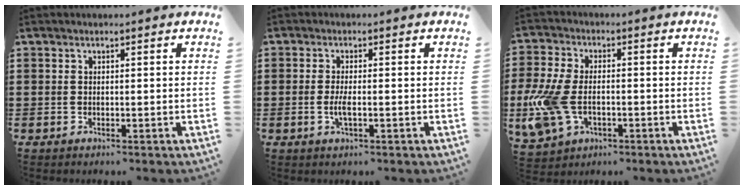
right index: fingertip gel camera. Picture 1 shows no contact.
{"total": 2.4, "force": [-0.5, 0.3, 2.3], "torque": [-0.046, -0.005, -0.010]}
{"total": 8.3, "force": [-2.0, 4.9, 6.4], "torque": [-0.164, 0.000, -0.042]}